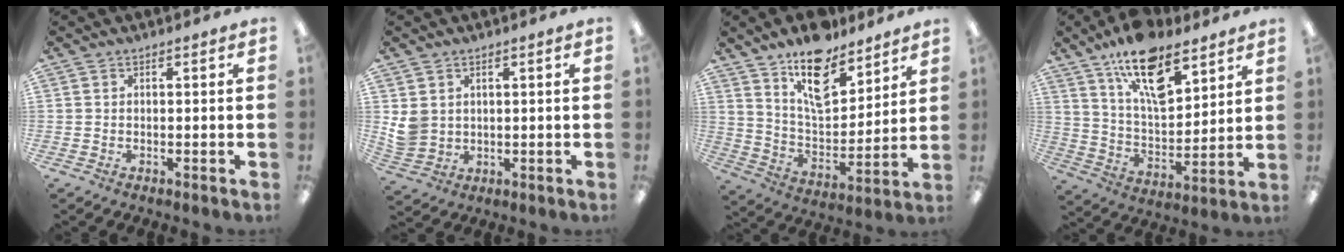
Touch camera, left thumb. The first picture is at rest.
{"total": 4.6, "force": [1.9, 3.9, 1.5], "torque": [-0.028, -0.002, 0.039]}
{"total": 15.3, "force": [11.2, 6.8, 7.8], "torque": [-0.123, -0.069, 0.197]}
{"total": 17.5, "force": [11.5, 7.6, 10.8], "torque": [-0.175, -0.056, 0.198]}